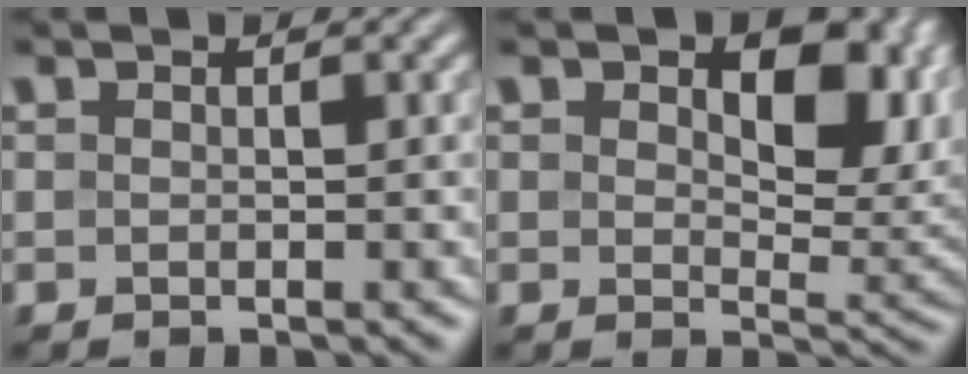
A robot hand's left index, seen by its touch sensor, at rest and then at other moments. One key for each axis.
{"total": 8.9, "fx": 2.5, "fy": 4.9, "fz": 7.0, "tx": -0.101, "ty": -0.009, "tz": 0.037}